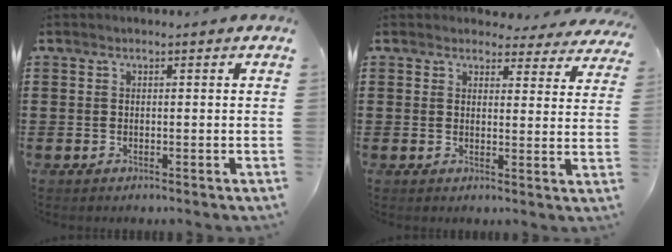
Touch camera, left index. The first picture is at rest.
{"total": 3.7, "force": [3.5, 0.9, 0.6], "torque": [-0.017, -0.015, 0.062]}